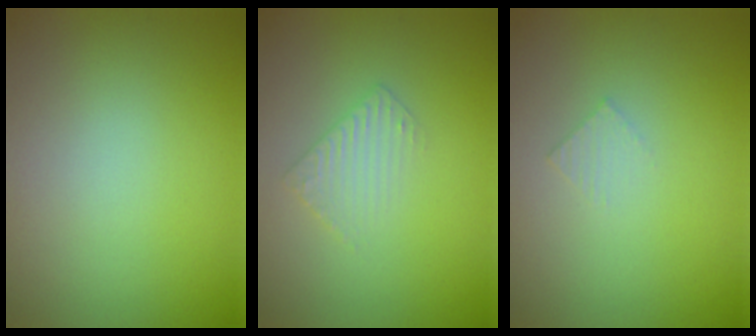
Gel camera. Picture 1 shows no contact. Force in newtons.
{"total": 1.6, "press": 1.6, "slide": 0.4}
{"total": 0.8, "press": 0.8, "slide": 0.1}